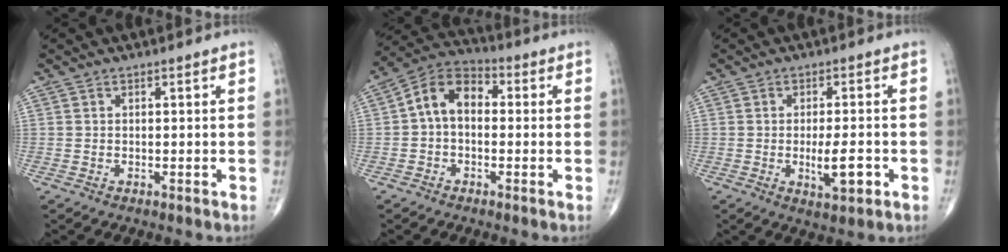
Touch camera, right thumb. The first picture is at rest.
{"total": 9.0, "force": [0.1, 6.1, 6.5], "torque": [-0.096, 0.031, -0.015]}
{"total": 6.2, "force": [-1.6, 2.0, 5.6], "torque": [-0.086, -0.004, -0.021]}